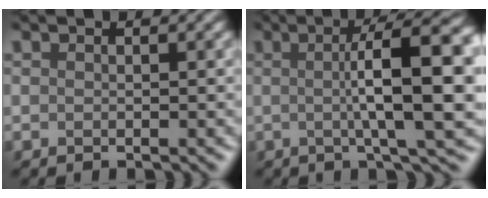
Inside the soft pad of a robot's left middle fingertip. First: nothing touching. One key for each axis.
{"total": 10.4, "fx": 0.6, "fy": 1.6, "fz": 10.3, "tx": -0.130, "ty": 0.013, "tz": 0.014}